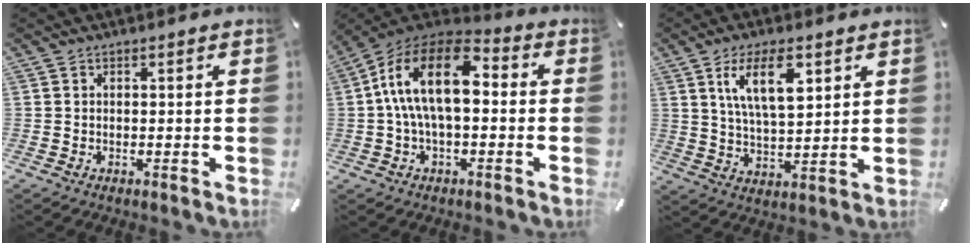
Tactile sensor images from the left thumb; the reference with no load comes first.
{"total": 16.4, "force": [1.3, 8.8, 13.8], "torque": [-0.272, 0.002, 0.020]}
{"total": 11.8, "force": [5.8, 4.9, 9.1], "torque": [-0.172, -0.007, 0.098]}